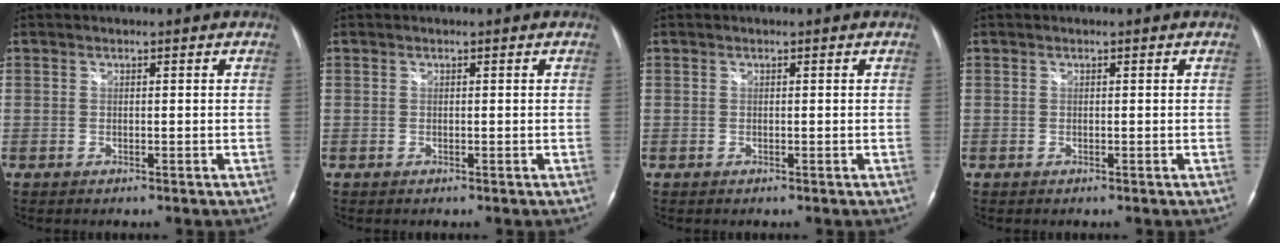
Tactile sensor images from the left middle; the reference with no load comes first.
{"total": 0.0}
{"total": 0.0}
{"total": 0.0}